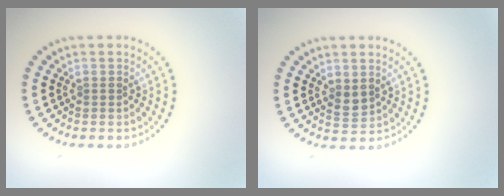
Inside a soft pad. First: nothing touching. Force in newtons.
{"total": 1.5, "press": 1.4, "slide": 0.6}